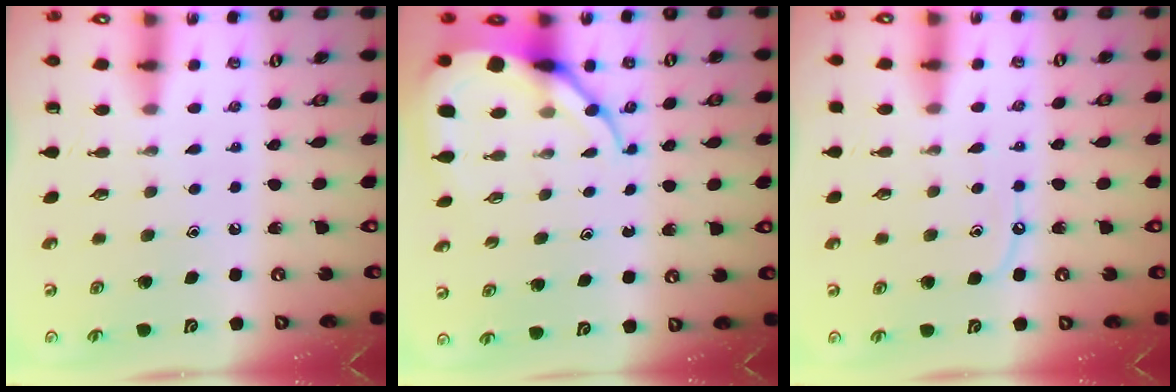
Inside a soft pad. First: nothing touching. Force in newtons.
{"total": 9.5, "press": 9.4, "slide": 1.1}
{"total": 6.3, "press": 6.2, "slide": 0.8}